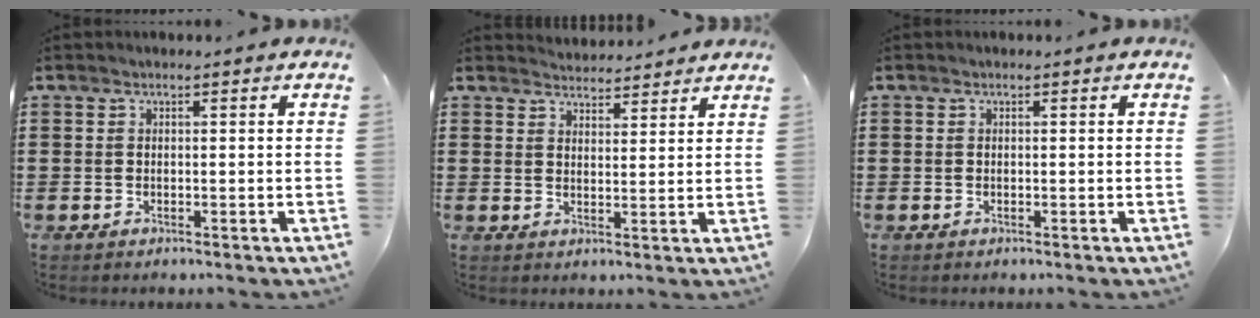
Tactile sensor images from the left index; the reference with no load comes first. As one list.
[{"total": 3.2, "force": [3.2, 0.2, -0.2], "torque": [-0.006, -0.012, 0.060]}, {"total": 0.0}]